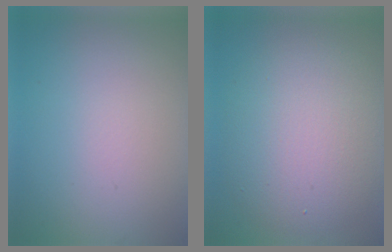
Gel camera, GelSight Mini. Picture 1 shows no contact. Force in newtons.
{"total": 7.5, "press": 7.5, "slide": 0.3}